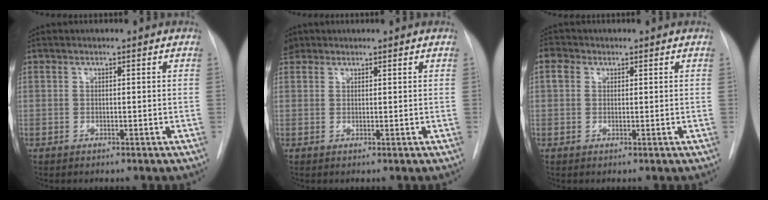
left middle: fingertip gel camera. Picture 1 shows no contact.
{"total": 3.0, "force": [2.1, 2.1, 0.4], "torque": [-0.008, 0.016, 0.036]}
{"total": 2.6, "force": [0.9, 2.2, 1.1], "torque": [-0.025, 0.013, 0.015]}